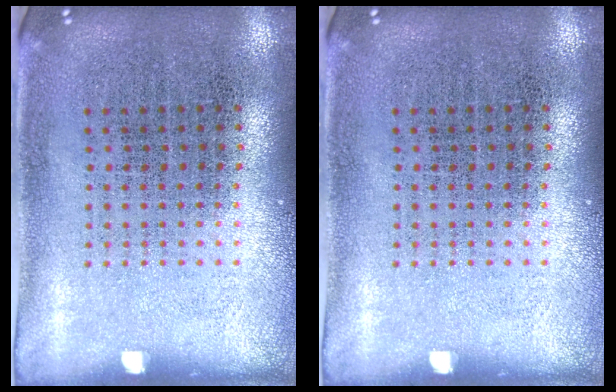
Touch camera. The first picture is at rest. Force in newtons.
{"total": 0.0}